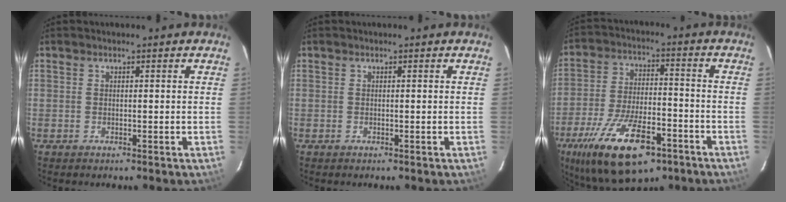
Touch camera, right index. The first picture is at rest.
{"total": 0.0}
{"total": 20.8, "force": [-12.0, 8.7, 14.6], "torque": [-0.289, -0.034, -0.193]}